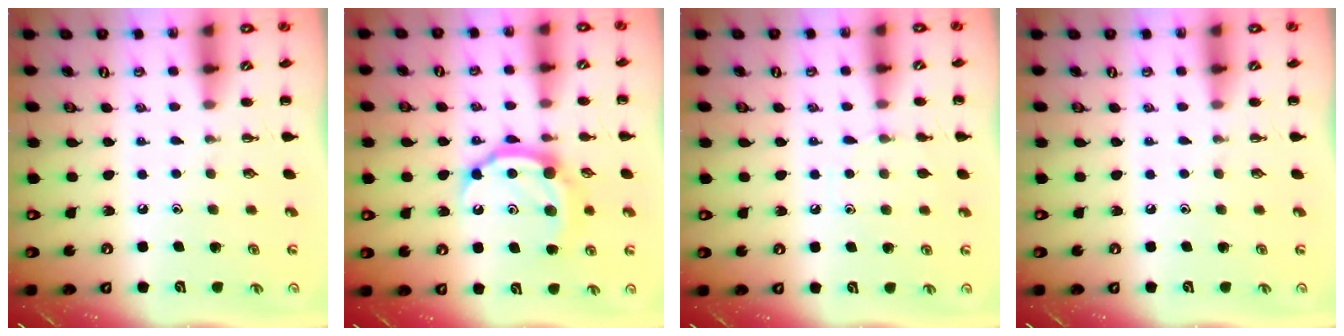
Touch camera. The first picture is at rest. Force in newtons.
{"total": 11.1, "press": 11.1, "slide": 0.6}
{"total": 5.2, "press": 4.9, "slide": 1.7}
{"total": 0.0}